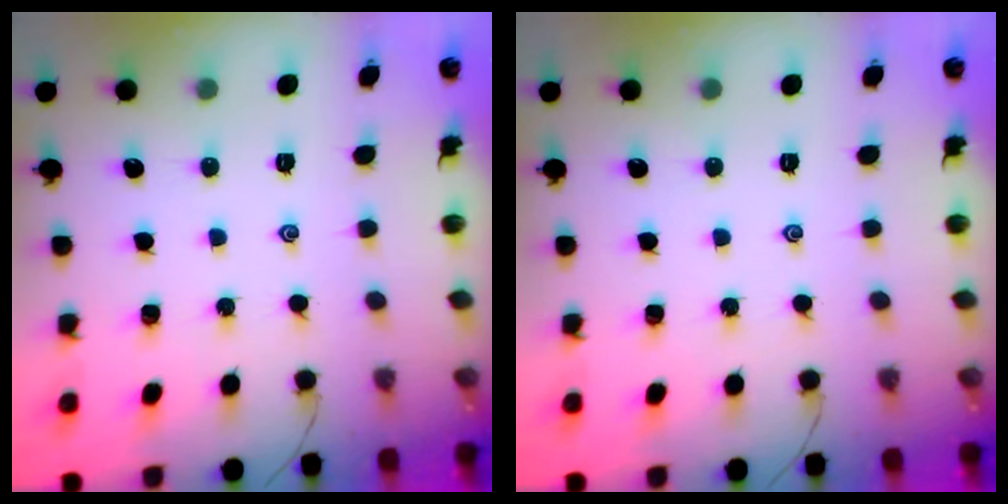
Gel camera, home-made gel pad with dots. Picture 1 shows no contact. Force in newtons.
{"total": 0.0}